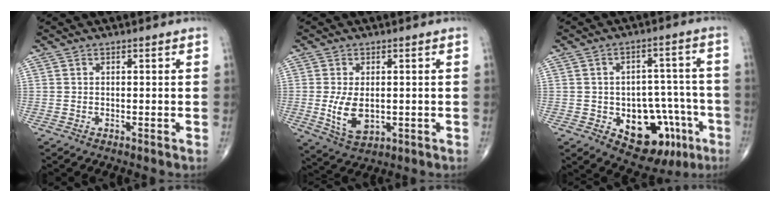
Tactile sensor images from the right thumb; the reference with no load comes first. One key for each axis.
{"total": 7.2, "fx": -0.6, "fy": 4.1, "fz": 5.8, "tx": -0.103, "ty": -0.016, "tz": 0.000}
{"total": 15.3, "fx": -6.0, "fy": 9.6, "fz": 10.2, "tx": -0.088, "ty": 0.044, "tz": -0.071}